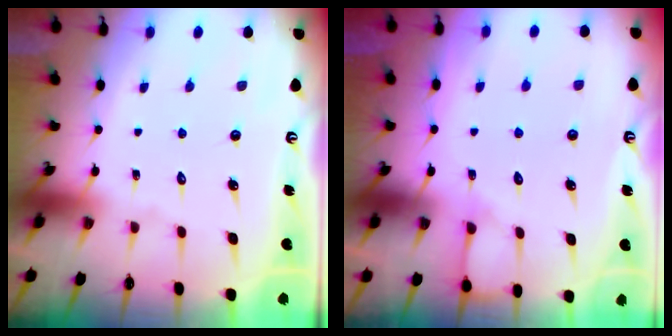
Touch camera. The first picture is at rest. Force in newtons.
{"total": 4.6, "press": 4.6, "slide": 0.5}